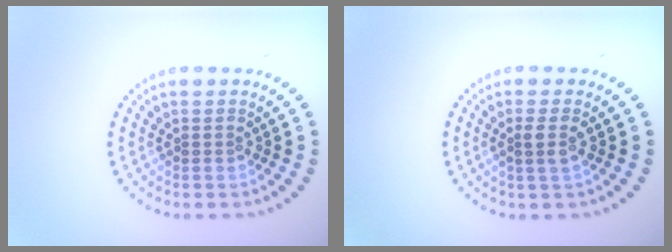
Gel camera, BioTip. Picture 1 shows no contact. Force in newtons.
{"total": 1.6, "press": 1.3, "slide": 0.9}